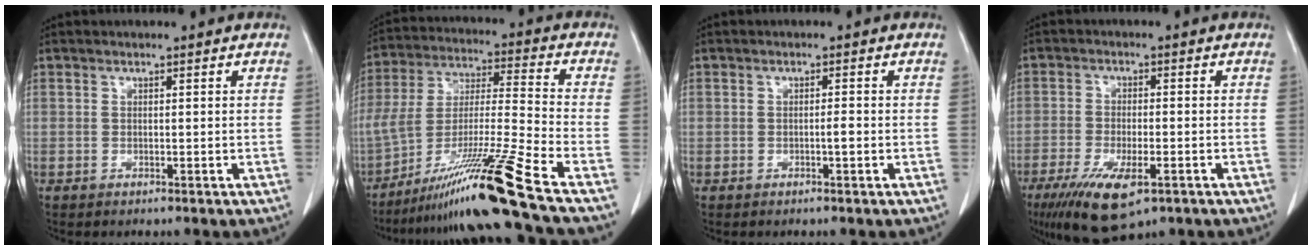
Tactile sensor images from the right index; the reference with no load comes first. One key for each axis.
{"total": 19.5, "fx": -14.1, "fy": -3.1, "fz": 13.1, "tx": -0.264, "ty": -0.032, "tz": -0.251}
{"total": 1.2, "fx": -0.4, "fy": 0.2, "fz": 1.1, "tx": -0.017, "ty": 0.001, "tz": -0.008}
{"total": 10.6, "fx": -5.8, "fy": 3.3, "fz": 8.2, "tx": -0.149, "ty": -0.022, "tz": -0.092}